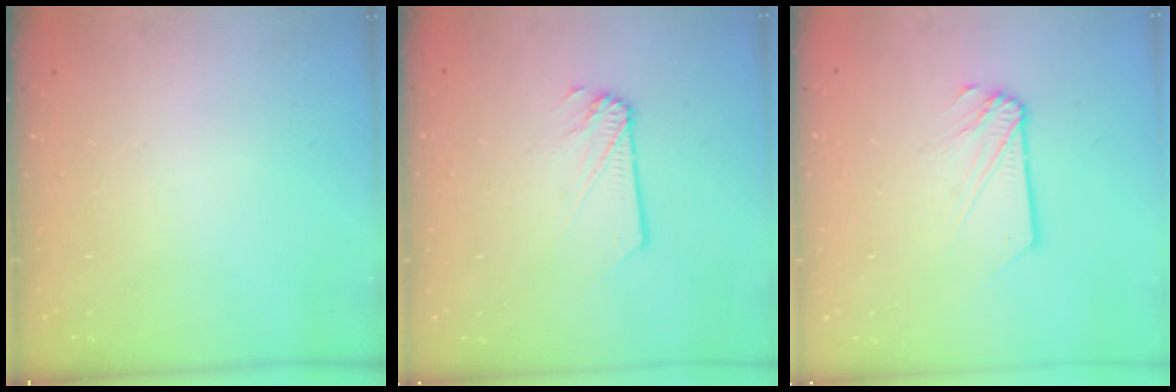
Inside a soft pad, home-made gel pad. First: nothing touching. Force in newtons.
{"total": 1.2, "press": 1.2, "slide": 0.1}
{"total": 3.7, "press": 3.6, "slide": 0.6}